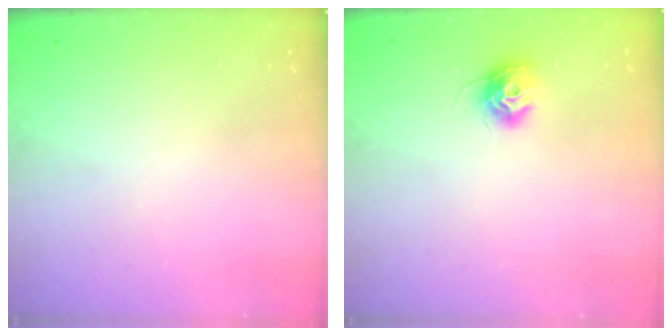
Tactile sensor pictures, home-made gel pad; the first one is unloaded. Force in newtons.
{"total": 9.7, "press": 9.7, "slide": 0.2}